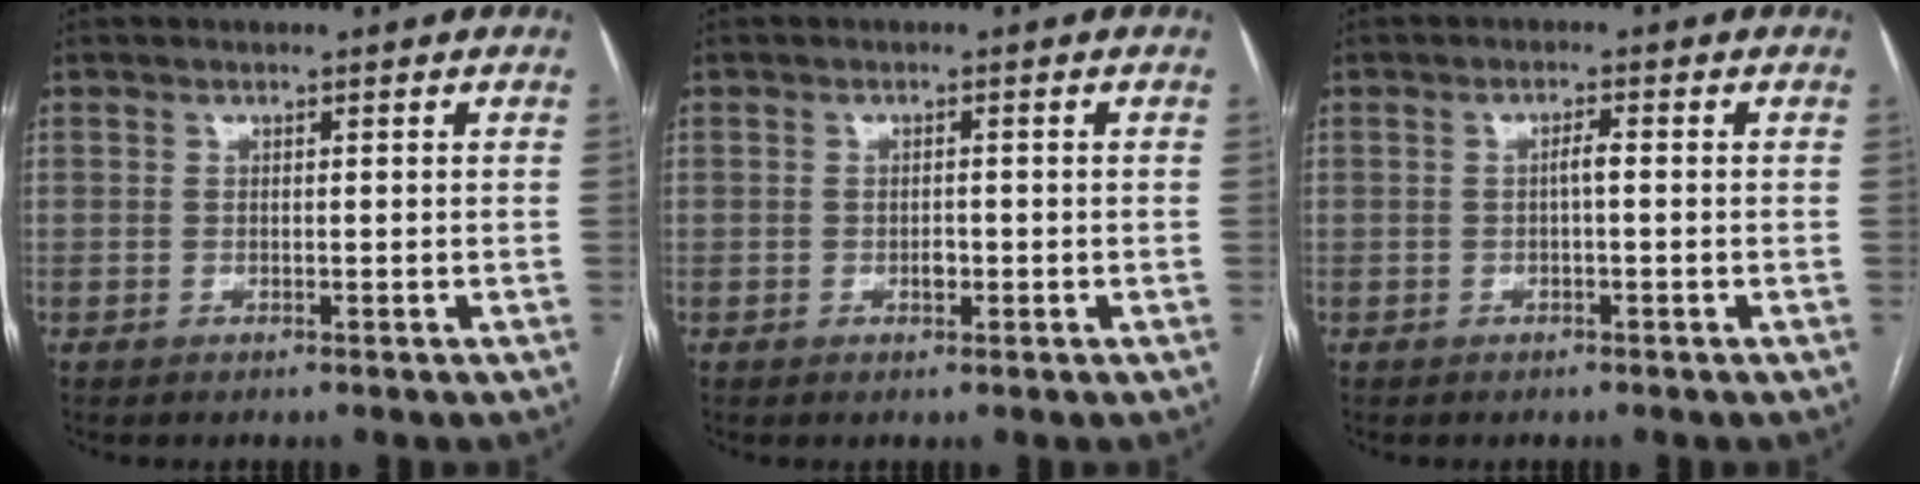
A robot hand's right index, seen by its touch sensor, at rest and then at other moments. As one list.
[{"total": 1.3, "force": [-0.5, 0.7, 1.1], "torque": [-0.019, 0.002, -0.006]}, {"total": 1.5, "force": [-0.2, 0.2, 1.5], "torque": [-0.026, 0.004, -0.002]}]